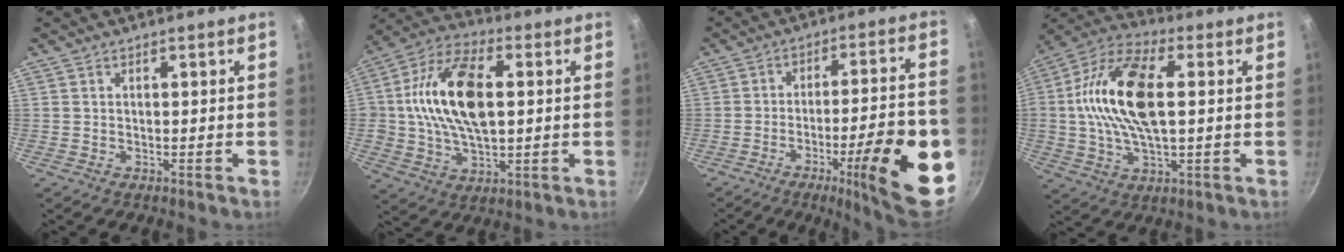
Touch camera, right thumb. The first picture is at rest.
{"total": 17.3, "force": [2.0, 9.8, 14.1], "torque": [-0.252, 0.019, 0.026]}
{"total": 21.4, "force": [-7.6, 4.9, 19.5], "torque": [-0.247, 0.028, -0.104]}
{"total": 18.0, "force": [2.1, 8.7, 15.6], "torque": [-0.296, 0.025, 0.023]}